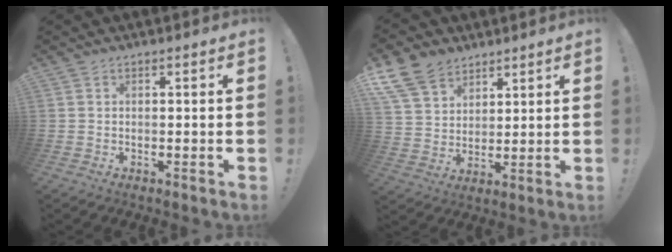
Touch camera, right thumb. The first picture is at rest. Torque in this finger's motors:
{"motor_torque": [1.39, 2.35, 0.35, 0.19, 0.16]}